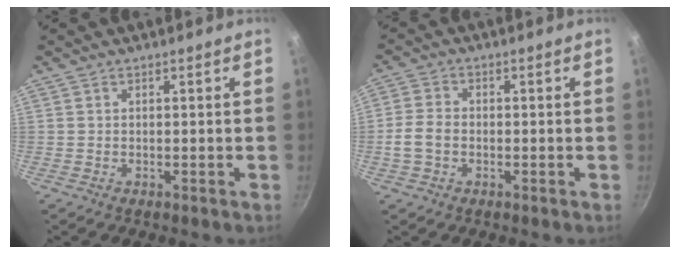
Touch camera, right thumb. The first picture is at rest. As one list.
[{"total": 5.1, "force": [-1.1, 3.7, 3.4], "torque": [-0.064, 0.016, -0.026]}]